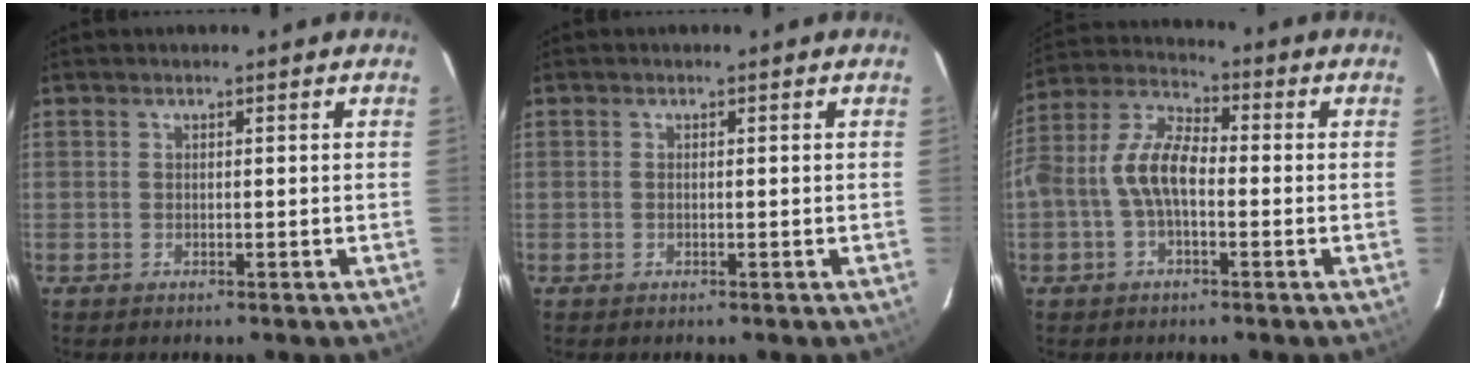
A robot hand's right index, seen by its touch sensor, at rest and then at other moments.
{"total": 0.0}
{"total": 9.2, "force": [-1.7, 4.6, 7.7], "torque": [-0.167, 0.020, -0.035]}